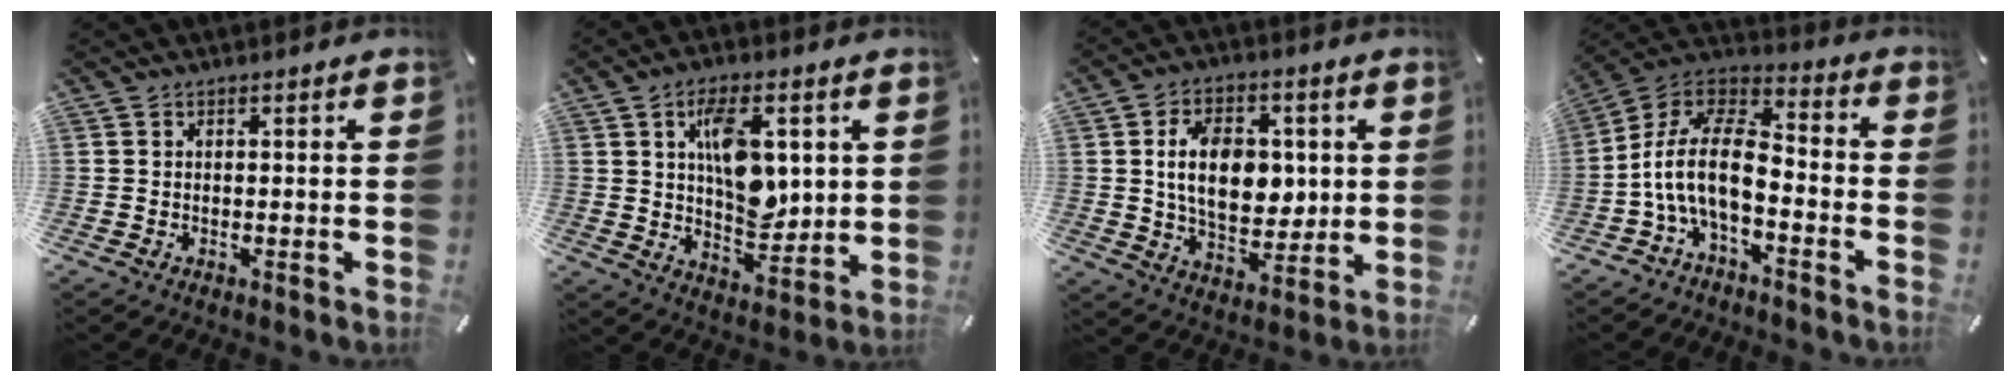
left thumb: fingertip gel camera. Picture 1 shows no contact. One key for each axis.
{"total": 12.5, "fx": 3.7, "fy": 7.4, "fz": 9.3, "tx": -0.153, "ty": -0.010, "tz": 0.063}
{"total": 13.6, "fx": 2.1, "fy": 9.2, "fz": 9.9, "tx": -0.170, "ty": 0.006, "tz": 0.036}
{"total": 13.7, "fx": -4.4, "fy": 6.9, "fz": 10.9, "tx": -0.233, "ty": 0.009, "tz": -0.080}